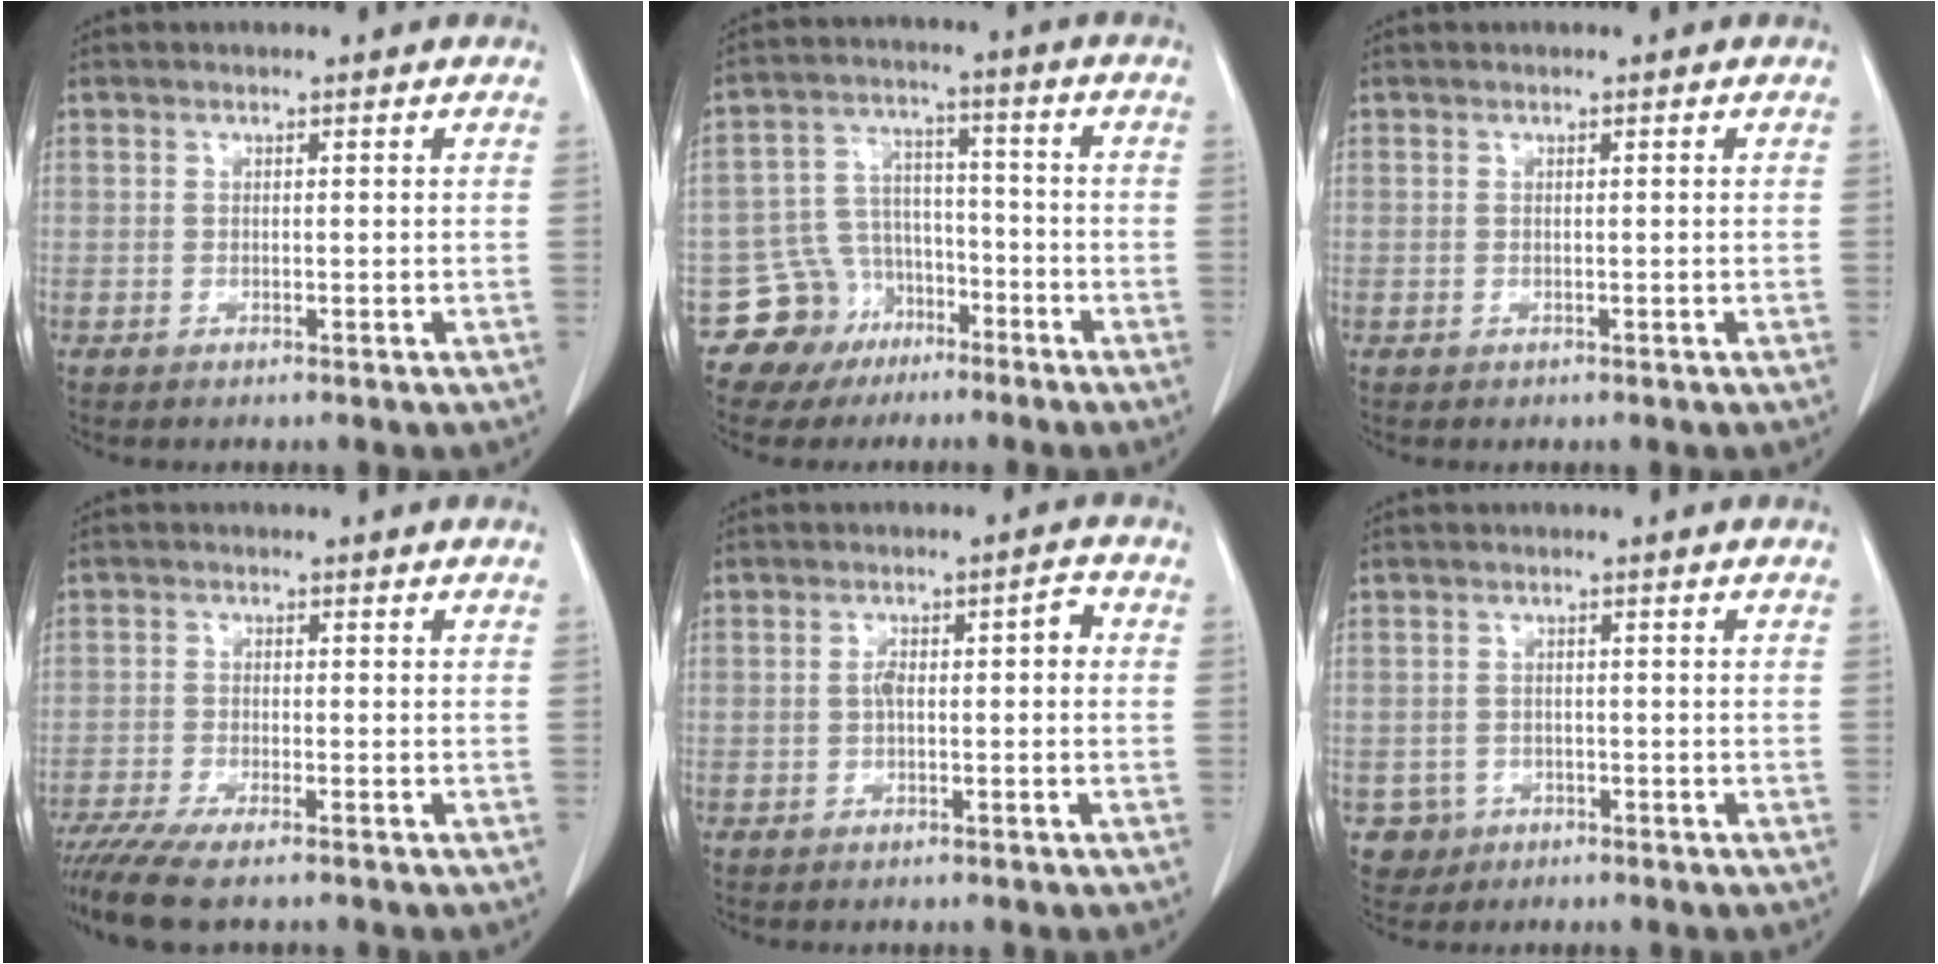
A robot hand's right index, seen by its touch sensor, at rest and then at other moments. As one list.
[{"total": 9.1, "force": [-5.4, 7.3, 0.3], "torque": [0.001, 0.040, -0.083]}, {"total": 0.0}, {"total": 8.4, "force": [-6.9, 1.0, 4.8], "torque": [-0.077, -0.017, -0.113]}, {"total": 3.9, "force": [-0.1, 1.3, 3.7], "torque": [-0.062, 0.021, -0.001]}, {"total": 3.1, "force": [-1.3, 2.8, -0.1], "torque": [0.008, 0.012, -0.016]}]